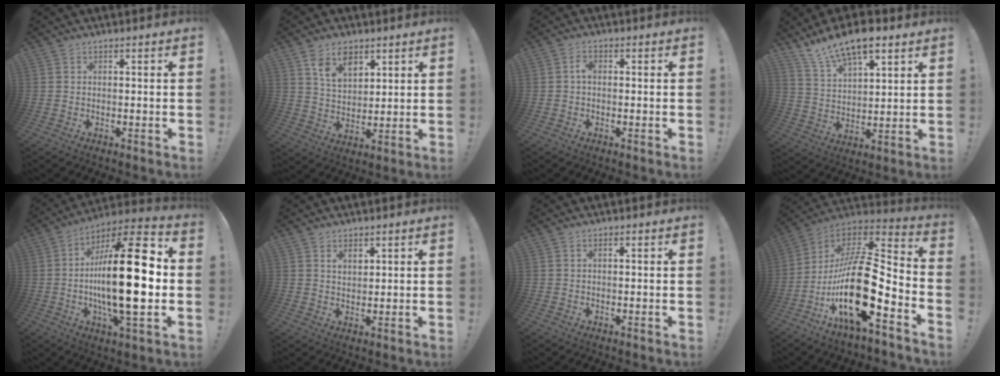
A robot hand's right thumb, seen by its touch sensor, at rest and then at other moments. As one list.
[{"total": 9.2, "force": [5.8, 5.7, 4.5], "torque": [-0.069, -0.029, 0.108]}, {"total": 2.0, "force": [-0.3, 1.2, 1.5], "torque": [-0.029, 0.007, -0.007]}, {"total": 12.5, "force": [9.5, 4.7, 6.7], "torque": [-0.126, -0.051, 0.172]}, {"total": 27.8, "force": [-1.5, 8.7, 26.4], "torque": [-0.463, -0.004, -0.034]}, {"total": 2.9, "force": [1.8, 1.9, 1.4], "torque": [-0.015, -0.009, 0.028]}, {"total": 0.8, "force": [0.2, 0.4, 0.6], "torque": [-0.005, 0.000, 0.000]}, {"total": 24.6, "force": [-6.8, 8.6, 22.0], "torque": [-0.421, 0.024, -0.117]}]